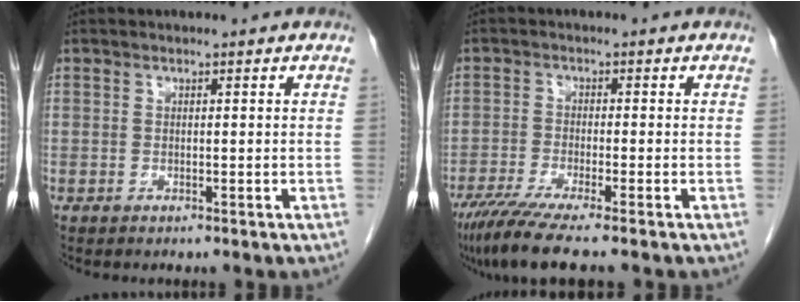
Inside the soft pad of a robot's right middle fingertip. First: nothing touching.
{"total": 8.0, "force": [-6.2, -0.4, 5.0], "torque": [-0.081, -0.024, -0.104]}